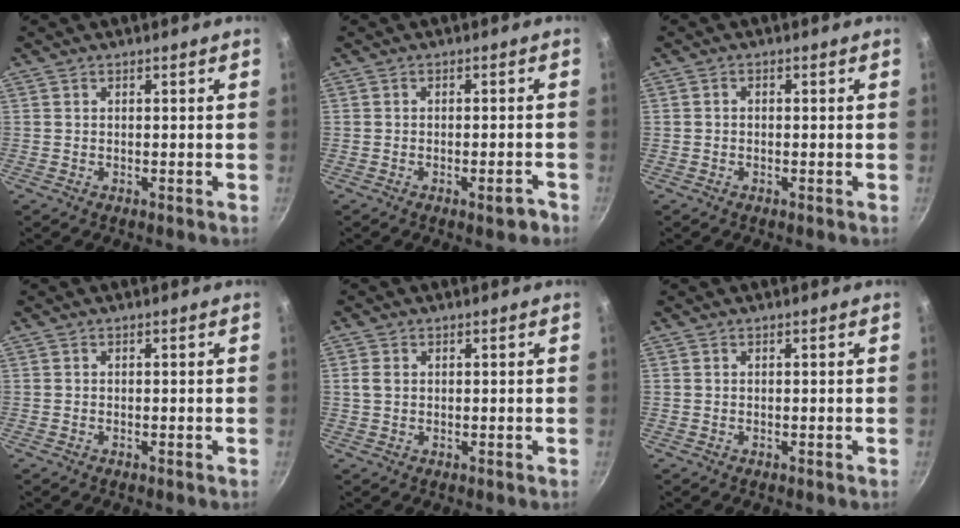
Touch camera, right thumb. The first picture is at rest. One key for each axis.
{"total": 3.2, "fx": -1.9, "fy": 1.1, "fz": 2.3, "tx": -0.022, "ty": 0.016, "tz": -0.021}
{"total": 0.8, "fx": -0.3, "fy": 0.6, "fz": 0.5, "tx": -0.010, "ty": 0.005, "tz": -0.006}
{"total": 0.0}
{"total": 2.0, "fx": 0.4, "fy": 1.5, "fz": 1.3, "tx": -0.024, "ty": 0.003, "tz": 0.007}
{"total": 0.0}